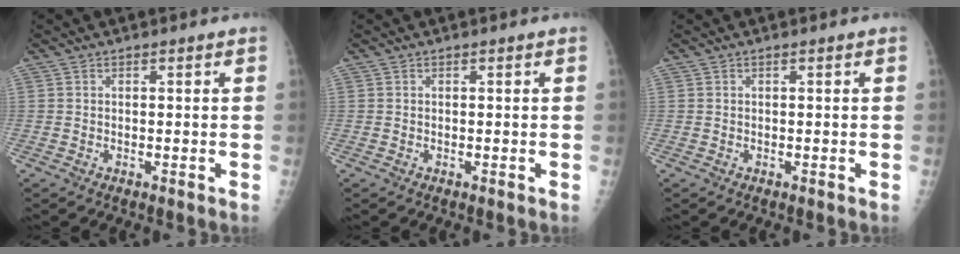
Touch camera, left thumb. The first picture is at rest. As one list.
[{"total": 0.0}, {"total": 0.0}]